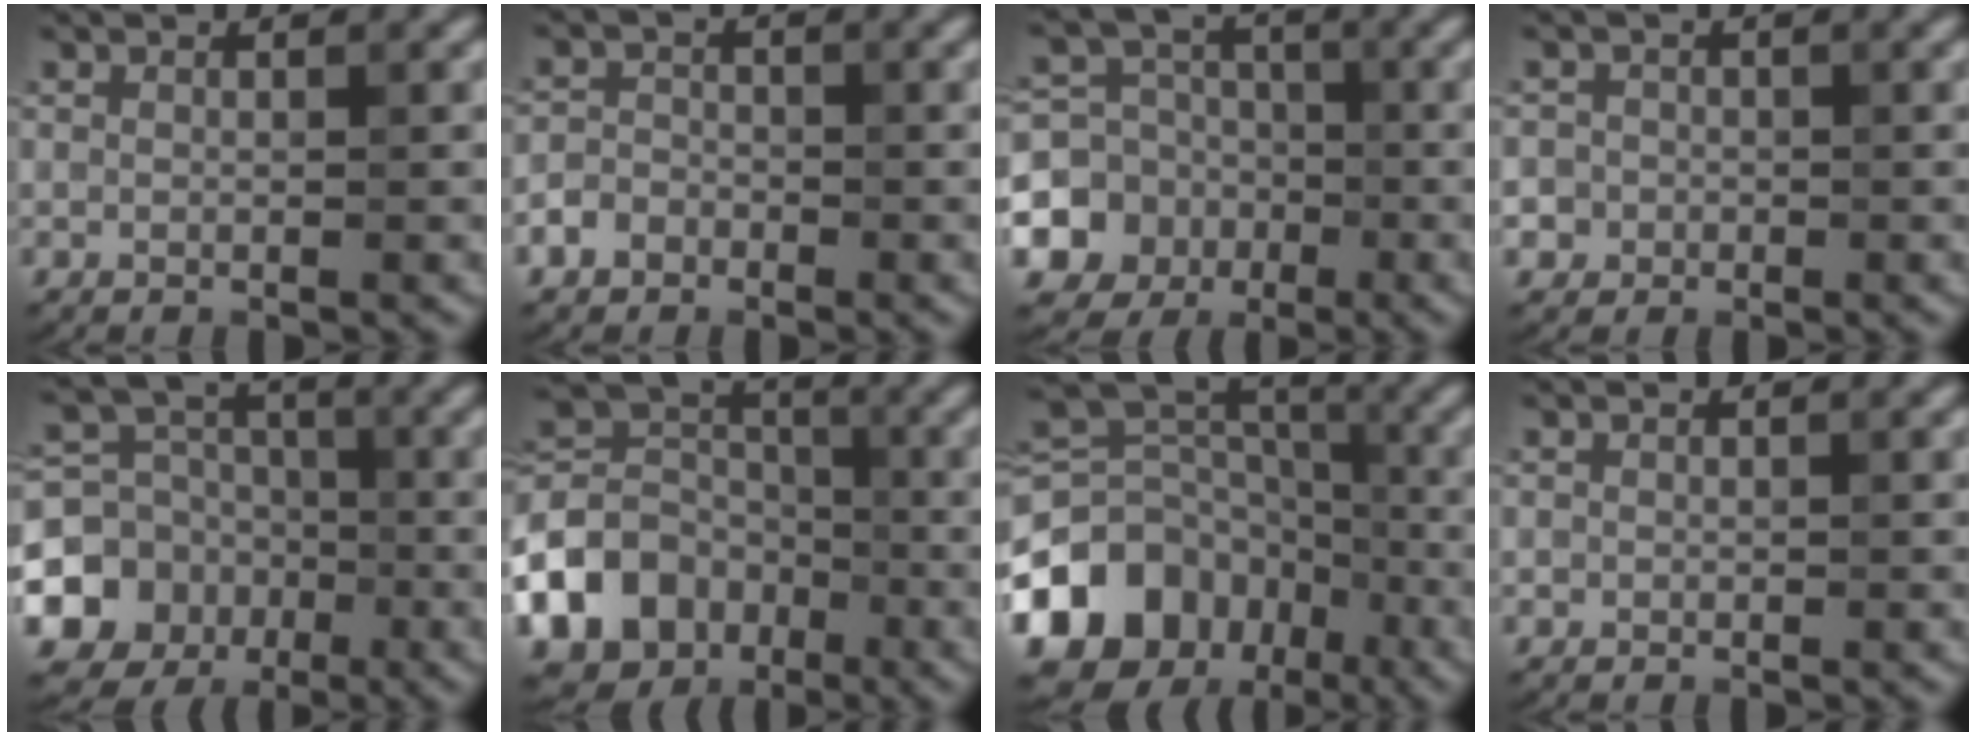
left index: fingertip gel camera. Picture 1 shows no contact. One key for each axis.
{"total": 2.8, "fx": -1.7, "fy": 2.1, "fz": 0.6, "tx": 0.014, "ty": 0.000, "tz": -0.040}
{"total": 8.9, "fx": -2.9, "fy": 8.0, "fz": 2.6, "tx": -0.059, "ty": -0.012, "tz": -0.069}
{"total": 3.8, "fx": -0.3, "fy": 3.7, "fz": 0.7, "tx": 0.007, "ty": 0.023, "tz": -0.026}
{"total": 10.9, "fx": -3.8, "fy": 9.8, "fz": 3.2, "tx": -0.074, "ty": -0.025, "tz": -0.083}
{"total": 12.2, "fx": -5.2, "fy": 9.7, "fz": 5.1, "tx": -0.128, "ty": -0.009, "tz": -0.101}
{"total": 14.4, "fx": -6.8, "fy": 11.2, "fz": 5.9, "tx": -0.147, "ty": -0.003, "tz": -0.107}
{"total": 0.0}